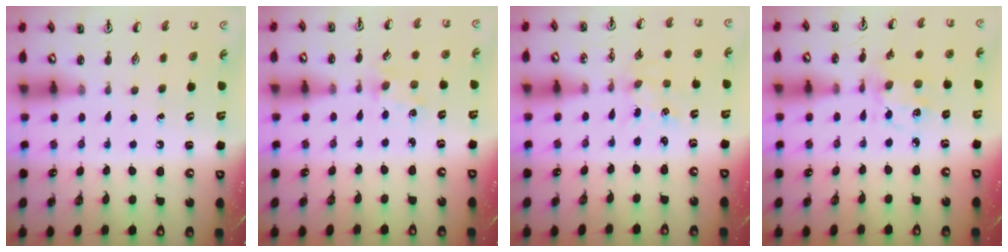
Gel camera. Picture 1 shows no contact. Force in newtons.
{"total": 1.5, "press": 1.5, "slide": 0.3}
{"total": 0.7, "press": 0.7, "slide": 0.1}
{"total": 3.1, "press": 3.0, "slide": 1.0}